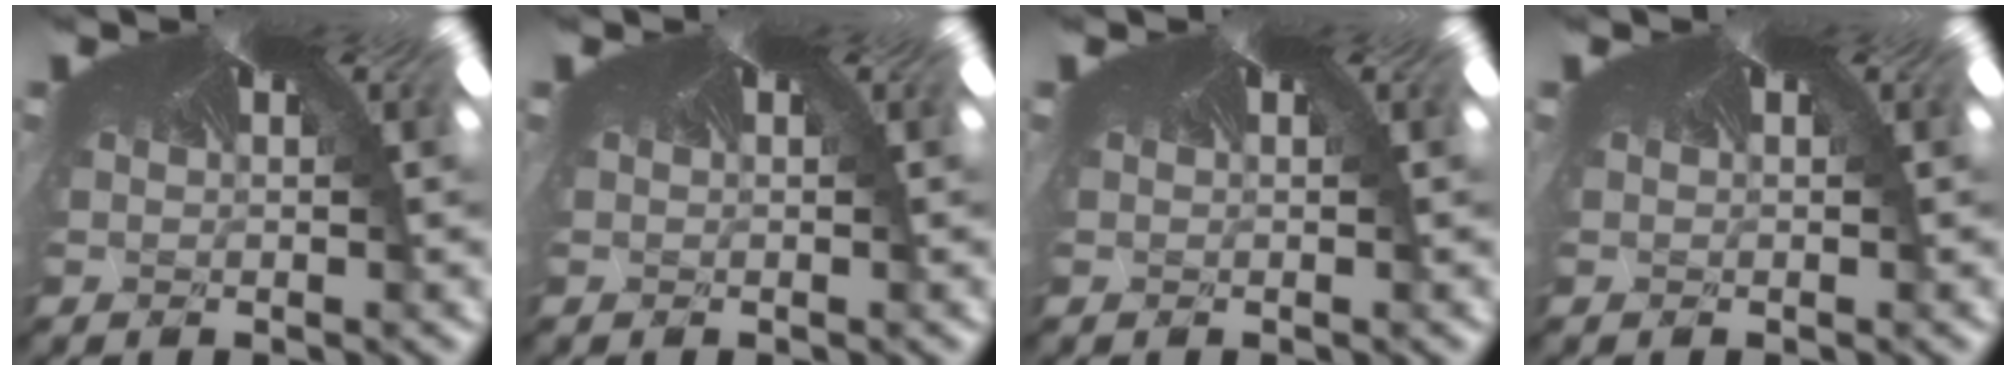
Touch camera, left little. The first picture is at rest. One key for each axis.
{"total": 0.0}
{"total": 0.0}
{"total": 0.0}